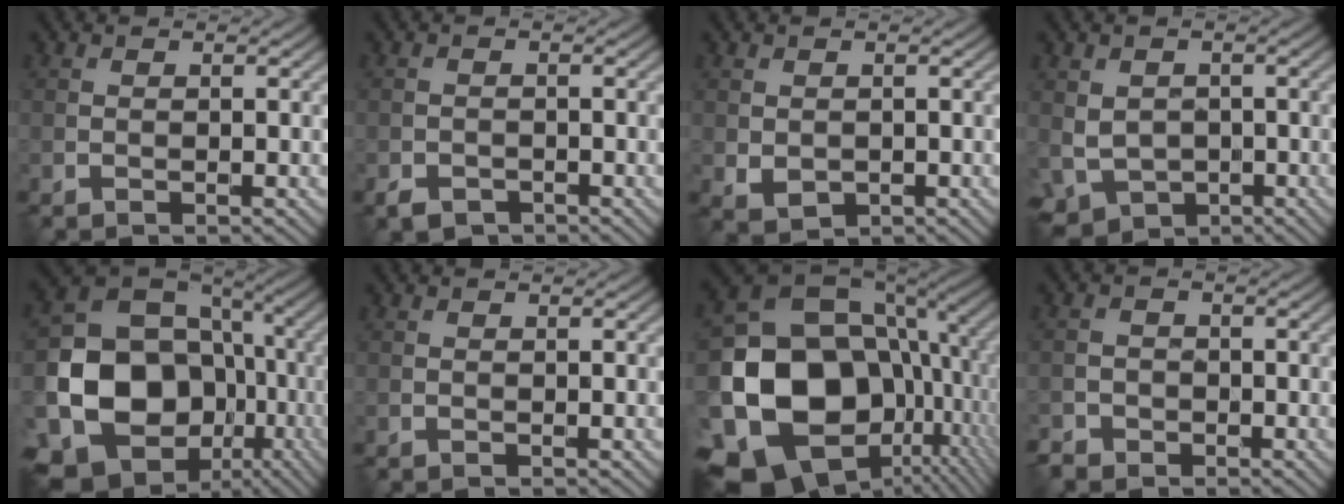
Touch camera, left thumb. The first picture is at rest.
{"total": 2.0, "force": [-1.5, 1.1, 0.7], "torque": [-0.013, -0.004, -0.032]}
{"total": 1.8, "force": [0.0, 1.4, 1.1], "torque": [-0.026, -0.010, 0.006]}
{"total": 5.1, "force": [-0.9, 4.3, 2.4], "torque": [-0.067, -0.020, -0.016]}
{"total": 17.8, "force": [-5.3, 14.4, 9.0], "torque": [-0.197, -0.046, -0.080]}
{"total": 0.0}
{"total": 21.0, "force": [-5.2, 16.1, 12.5], "torque": [-0.260, -0.042, -0.060]}
{"total": 2.6, "force": [-1.9, 1.8, 0.3], "torque": [-0.005, 0.001, -0.039]}